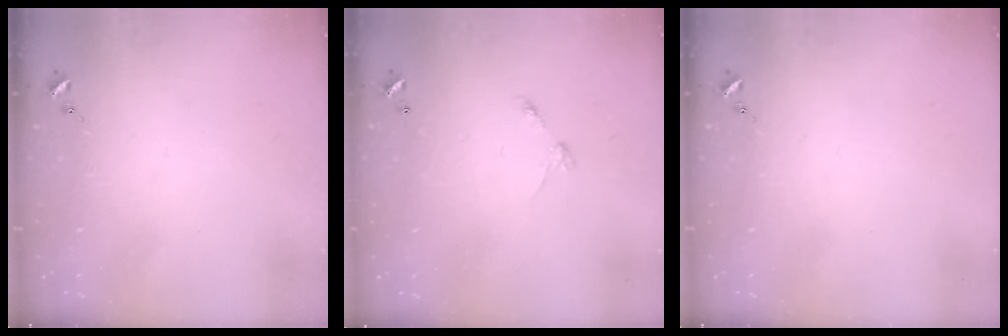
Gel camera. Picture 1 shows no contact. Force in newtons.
{"total": 4.3, "press": 4.3, "slide": 0.3}
{"total": 0.0}